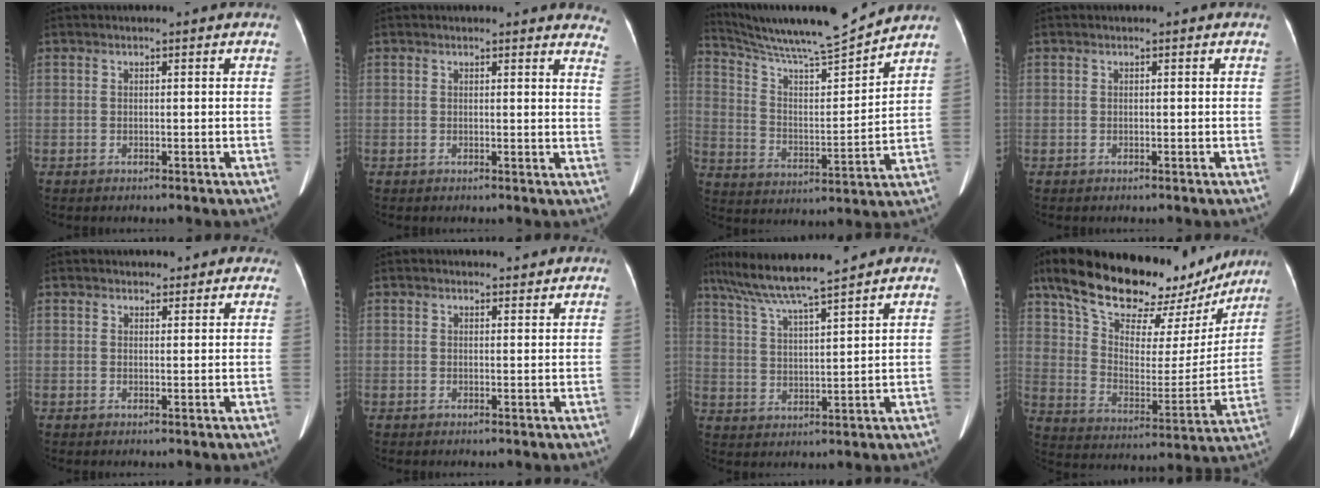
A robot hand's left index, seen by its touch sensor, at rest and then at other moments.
{"total": 8.8, "force": [8.6, 1.1, 1.4], "torque": [0.020, -0.062, 0.058]}
{"total": 14.9, "force": [14.0, -1.0, 5.2], "torque": [-0.100, -0.022, 0.234]}
{"total": 0.0}
{"total": 5.7, "force": [5.1, 2.3, 1.1], "torque": [0.010, 0.007, 0.049]}
{"total": 2.9, "force": [2.7, 0.7, 0.5], "torque": [-0.003, -0.005, 0.033]}
{"total": 11.4, "force": [9.6, -0.8, 6.1], "torque": [-0.112, 0.016, 0.167]}
{"total": 26.3, "force": [21.1, 9.6, 12.5], "torque": [-0.202, 0.009, 0.305]}